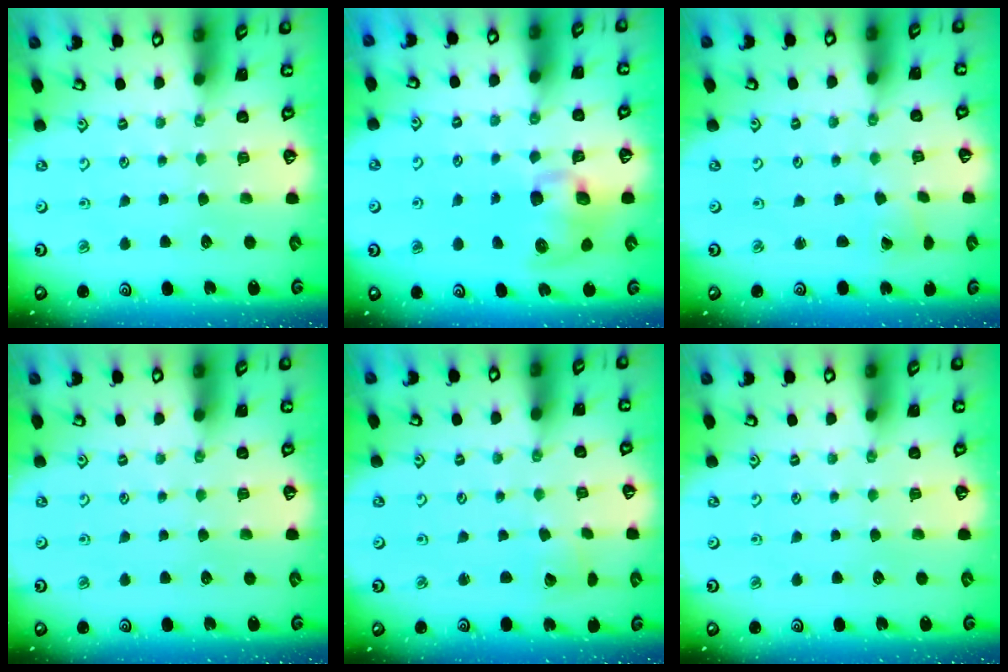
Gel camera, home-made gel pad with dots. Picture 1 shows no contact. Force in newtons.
{"total": 9.1, "press": 9.0, "slide": 1.6}
{"total": 1.0, "press": 1.0, "slide": 0.0}
{"total": 0.0}
{"total": 2.1, "press": 2.1, "slide": 0.2}
{"total": 0.0}